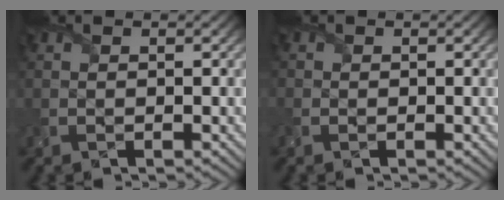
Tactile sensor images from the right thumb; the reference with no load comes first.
{"total": 0.7, "force": [-0.2, 0.6, -0.1], "torque": [0.000, -0.003, -0.006]}